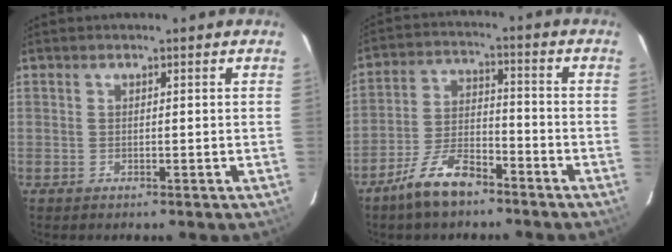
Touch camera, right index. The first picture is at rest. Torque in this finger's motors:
{"motor_torque": [1.02, -0.90, 0.51, 0.10]}